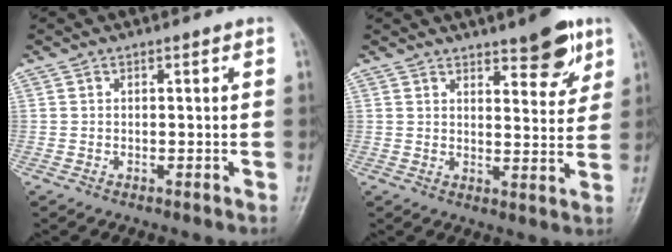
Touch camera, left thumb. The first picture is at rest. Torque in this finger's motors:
{"motor_torque": [-0.04, 0.27, 0.31, -0.11, 0.07]}